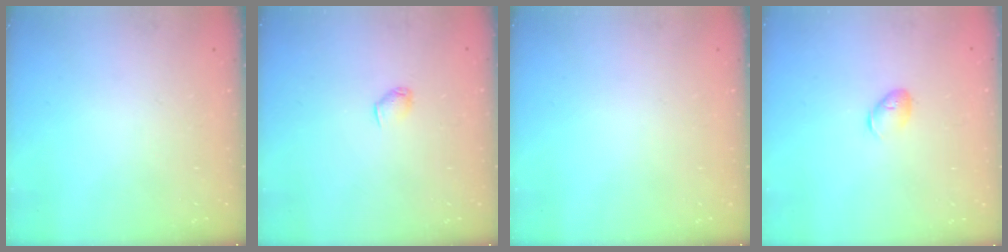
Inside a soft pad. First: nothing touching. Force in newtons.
{"total": 3.0, "press": 2.9, "slide": 0.7}
{"total": 0.0}
{"total": 5.3, "press": 5.2, "slide": 1.3}